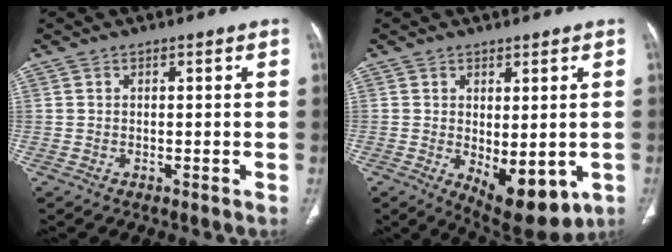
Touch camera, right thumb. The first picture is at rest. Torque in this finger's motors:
{"motor_torque": [-0.47, 0.48, 0.05, 0.16, 0.08]}